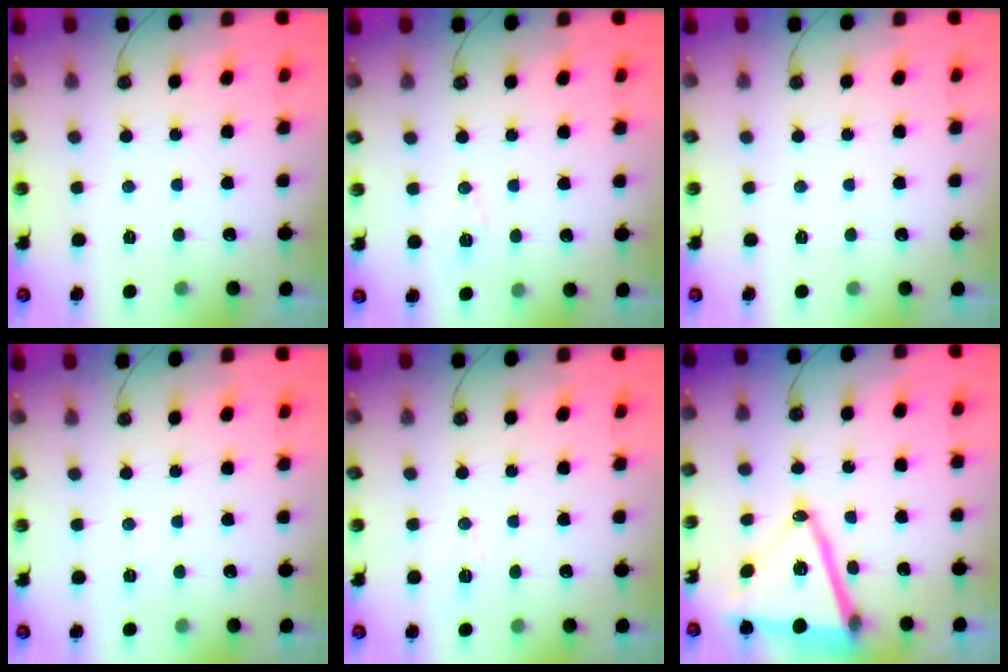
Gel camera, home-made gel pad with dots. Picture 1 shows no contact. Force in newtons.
{"total": 6.4, "press": 6.0, "slide": 2.2}
{"total": 0.0}
{"total": 4.9, "press": 2.4, "slide": 4.3}
{"total": 4.1, "press": 3.1, "slide": 2.6}
{"total": 16.6, "press": 16.2, "slide": 3.6}